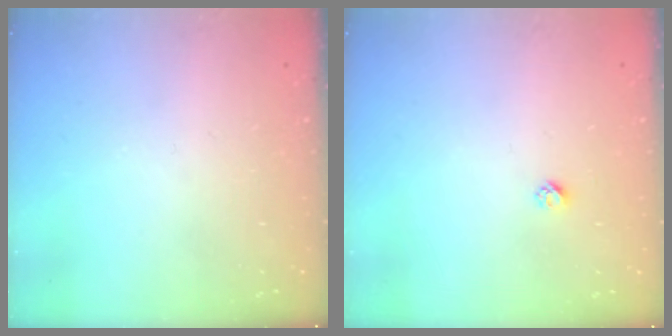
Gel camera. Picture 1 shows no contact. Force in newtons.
{"total": 2.3, "press": 2.3, "slide": 0.2}